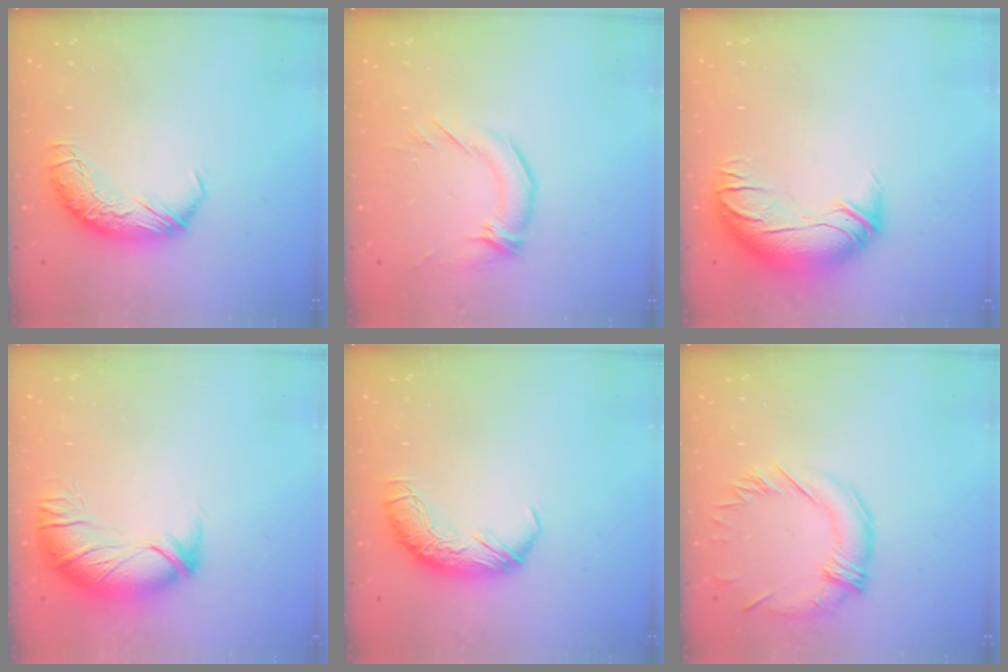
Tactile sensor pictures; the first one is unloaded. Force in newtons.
{"total": 2.3, "press": 0.8, "slide": 2.1}
{"total": 3.0, "press": 0.6, "slide": 2.9}
{"total": 3.0, "press": 1.5, "slide": 2.6}
{"total": 0.0}
{"total": 1.1, "press": 0.2, "slide": 1.1}